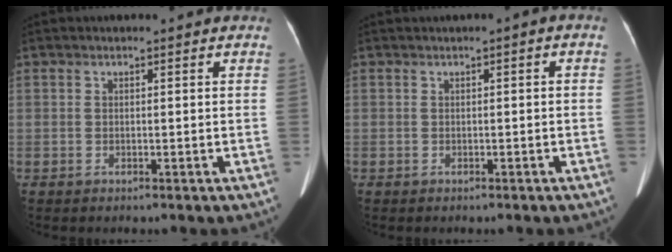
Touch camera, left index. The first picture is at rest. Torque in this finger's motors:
{"motor_torque": [-1.14, -1.00, -1.05, -0.21]}